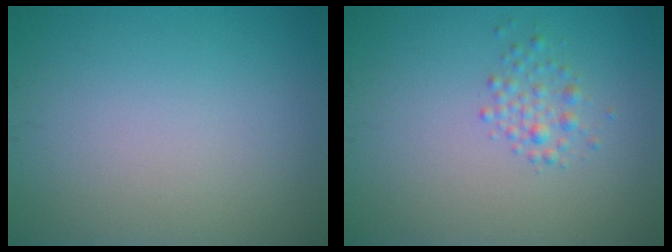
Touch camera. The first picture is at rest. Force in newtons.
{"total": 1.7, "press": 1.7, "slide": 0.0}